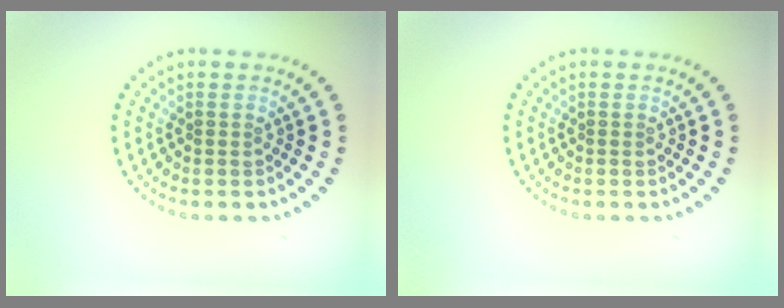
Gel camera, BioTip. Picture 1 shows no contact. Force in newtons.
{"total": 0.0}